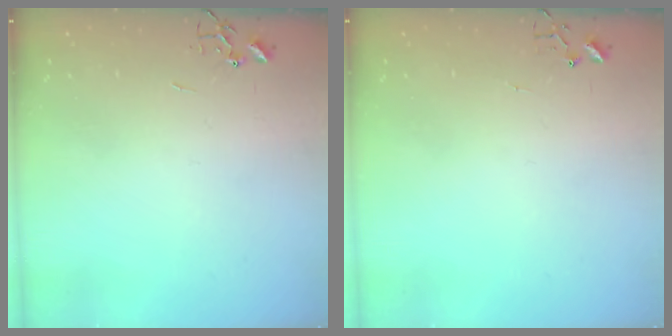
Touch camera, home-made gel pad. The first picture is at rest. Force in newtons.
{"total": 3.6, "press": 3.6, "slide": 0.4}